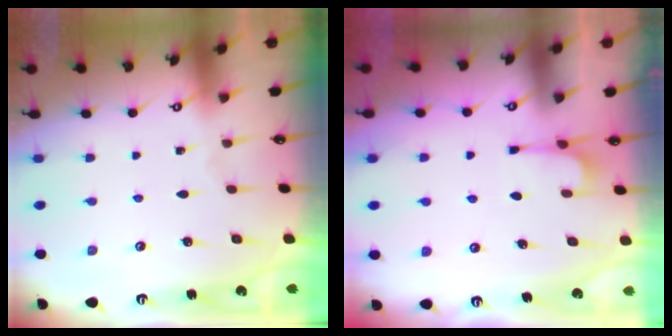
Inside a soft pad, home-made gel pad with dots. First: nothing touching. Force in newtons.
{"total": 2.8, "press": 2.7, "slide": 0.9}